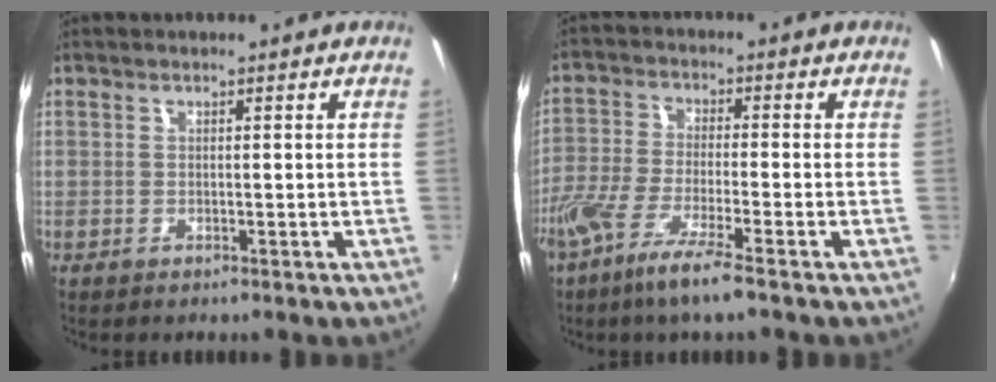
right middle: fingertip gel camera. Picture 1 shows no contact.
{"total": 9.4, "force": [-6.1, 0.5, 7.1], "torque": [-0.152, -0.021, -0.123]}